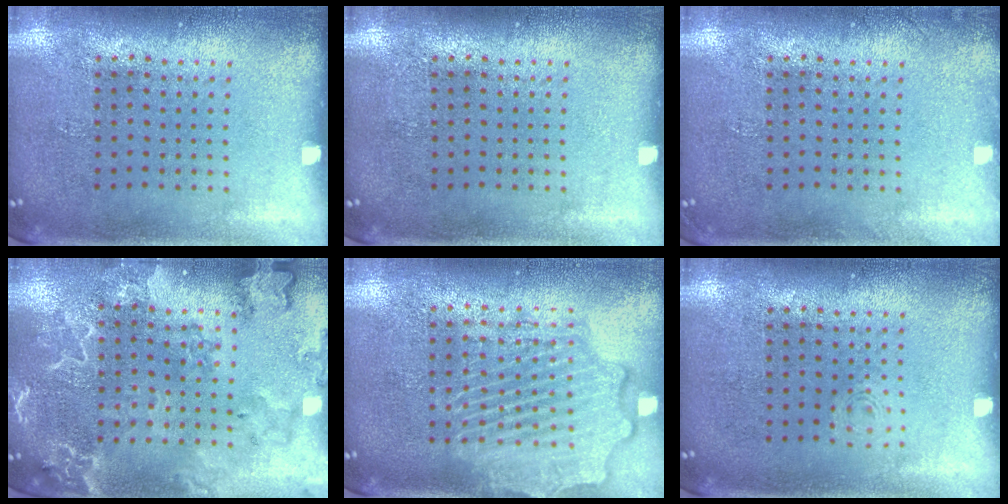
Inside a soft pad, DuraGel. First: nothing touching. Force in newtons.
{"total": 0.0}
{"total": 0.7, "press": 0.7, "slide": 0.1}
{"total": 2.7, "press": 2.6, "slide": 0.8}
{"total": 2.6, "press": 2.6, "slide": 0.3}
{"total": 0.7, "press": 0.7, "slide": 0.1}